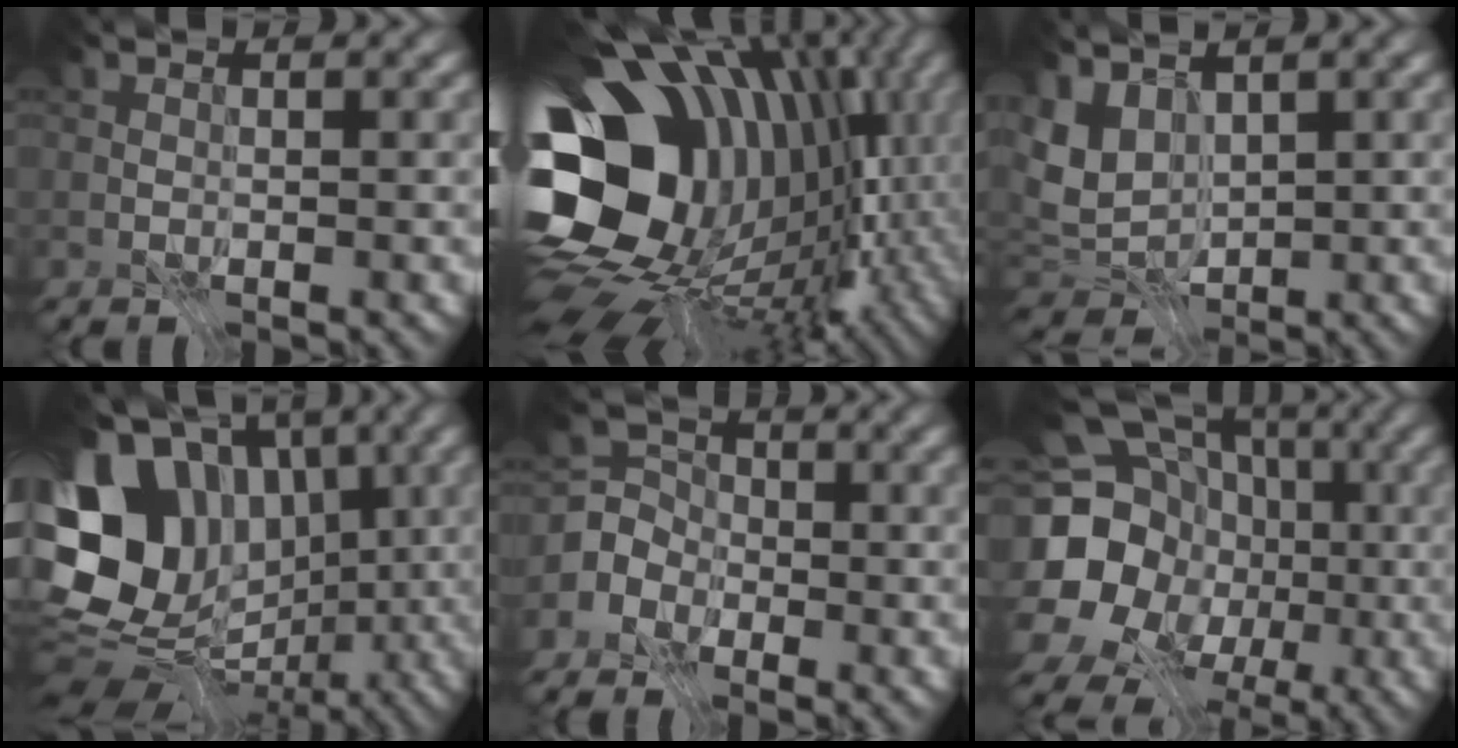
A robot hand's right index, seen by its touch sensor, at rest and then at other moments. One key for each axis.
{"total": 19.3, "fx": 0.6, "fy": 14.3, "fz": 13.0, "tx": -0.245, "ty": -0.025, "tz": 0.042}
{"total": 5.3, "fx": 1.7, "fy": 3.6, "fz": 3.5, "tx": -0.078, "ty": 0.001, "tz": 0.028}
{"total": 15.1, "fx": 0.3, "fy": 11.9, "fz": 9.4, "tx": -0.196, "ty": 0.023, "tz": 0.008}
{"total": 4.2, "fx": -2.3, "fy": 3.5, "fz": 0.6, "tx": 0.009, "ty": 0.013, "tz": -0.068}
{"total": 20.2, "fx": -2.6, "fy": 17.9, "fz": 9.1, "tx": -0.177, "ty": -0.017, "tz": -0.072}